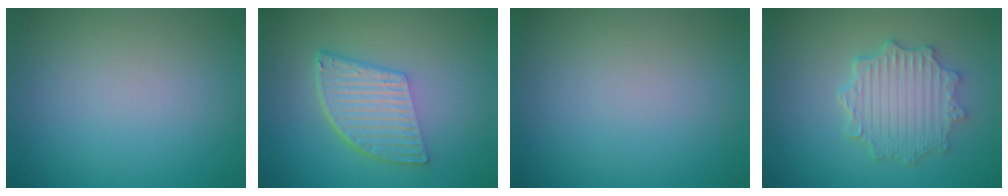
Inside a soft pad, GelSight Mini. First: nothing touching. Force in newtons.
{"total": 6.1, "press": 4.2, "slide": 4.4}
{"total": 0.0}
{"total": 4.7, "press": 3.9, "slide": 2.6}